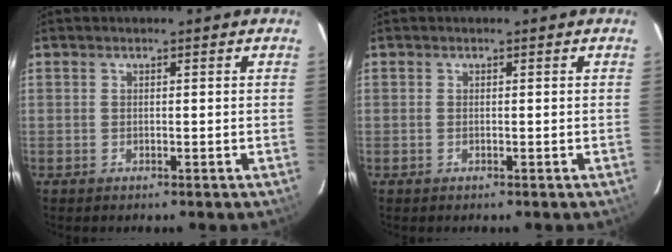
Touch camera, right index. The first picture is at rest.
{"total": 0.0}